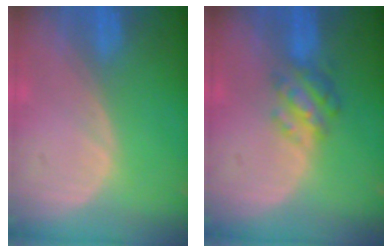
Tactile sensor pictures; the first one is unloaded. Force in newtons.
{"total": 4.5, "press": 4.5, "slide": 0.6}